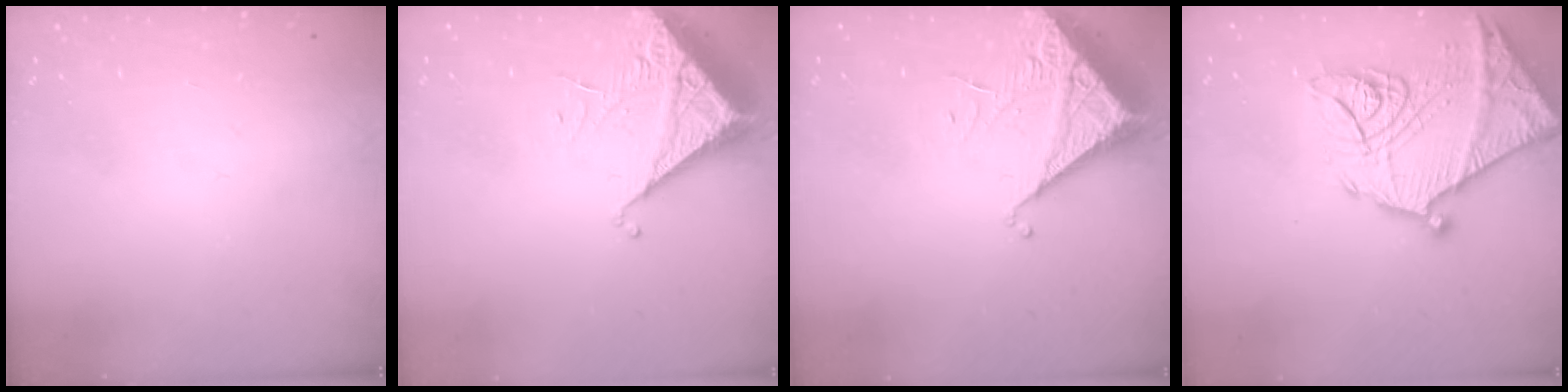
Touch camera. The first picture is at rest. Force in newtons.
{"total": 7.0, "press": 7.0, "slide": 0.3}
{"total": 7.0, "press": 7.0, "slide": 0.3}
{"total": 25.4, "press": 25.3, "slide": 2.5}